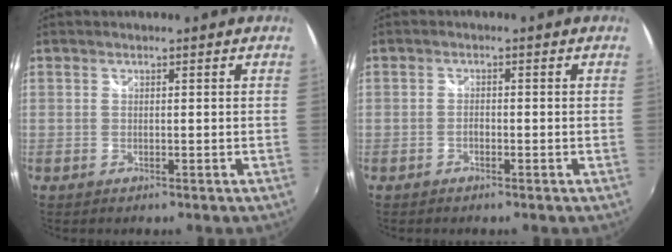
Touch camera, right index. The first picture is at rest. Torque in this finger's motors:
{"motor_torque": [0.14, 0.16, 0.03, 0.00]}